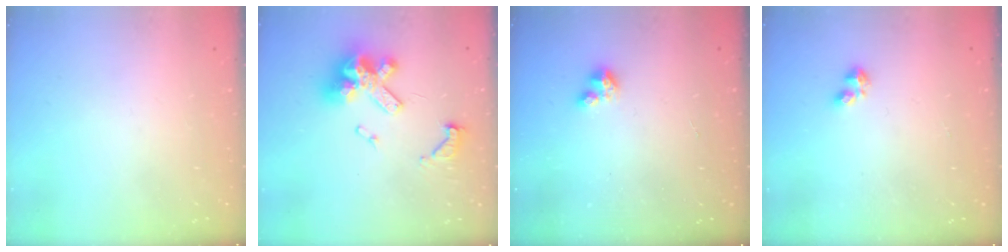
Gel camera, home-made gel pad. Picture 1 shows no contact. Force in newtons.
{"total": 14.9, "press": 14.8, "slide": 1.6}
{"total": 2.9, "press": 2.9, "slide": 0.2}
{"total": 2.2, "press": 2.2, "slide": 0.4}